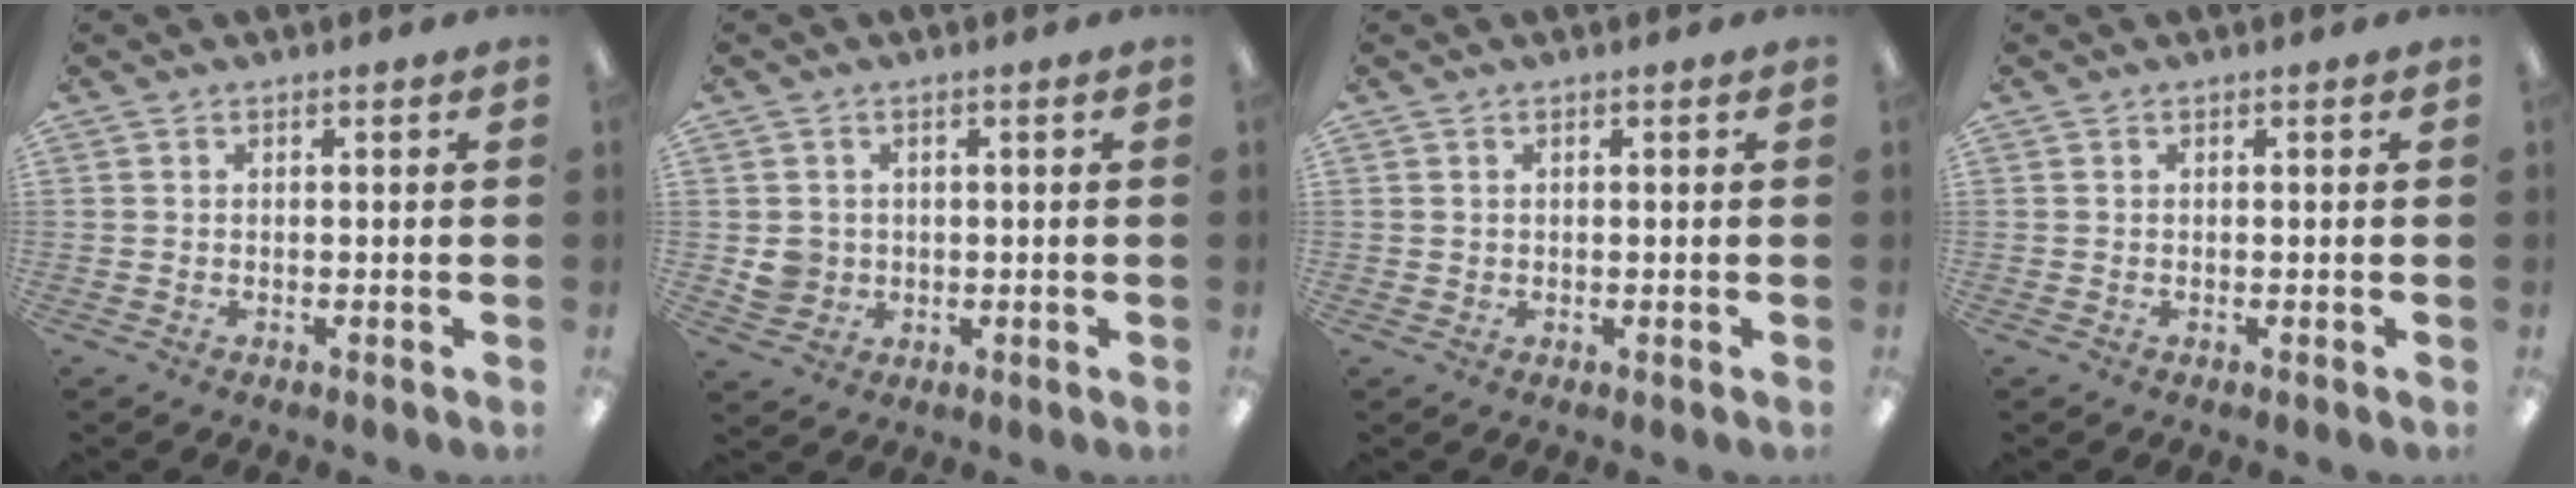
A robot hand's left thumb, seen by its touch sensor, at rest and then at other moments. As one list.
[{"total": 3.9, "force": [0.7, 3.8, 0.7], "torque": [-0.004, 0.002, 0.012]}, {"total": 0.6, "force": [0.4, 0.4, 0.0], "torque": [0.001, 0.004, 0.007]}, {"total": 0.0}]